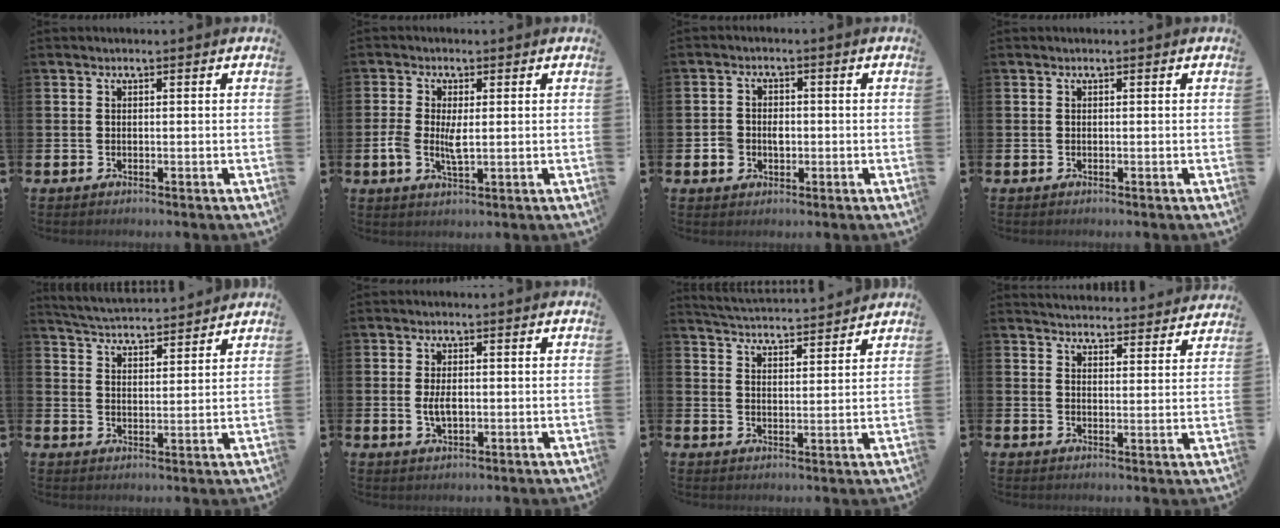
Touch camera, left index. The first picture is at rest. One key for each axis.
{"total": 3.9, "fx": 0.3, "fy": 1.7, "fz": 3.5, "tx": -0.056, "ty": 0.000, "tz": 0.003}
{"total": 2.7, "fx": -0.6, "fy": 2.5, "fz": 0.8, "tx": -0.011, "ty": 0.003, "tz": -0.019}
{"total": 0.0}
{"total": 4.8, "fx": 4.8, "fy": 0.1, "fz": 0.1, "tx": -0.025, "ty": -0.029, "tz": 0.085}
{"total": 2.8, "fx": 0.0, "fy": 1.5, "fz": 2.4, "tx": -0.037, "ty": 0.000, "tz": -0.003}
{"total": 4.6, "fx": 4.6, "fy": 0.0, "fz": 0.0, "tx": -0.023, "ty": -0.033, "tz": 0.083}
{"total": 4.7, "fx": 4.6, "fy": 0.6, "fz": 0.0, "tx": -0.005, "ty": -0.036, "tz": 0.083}